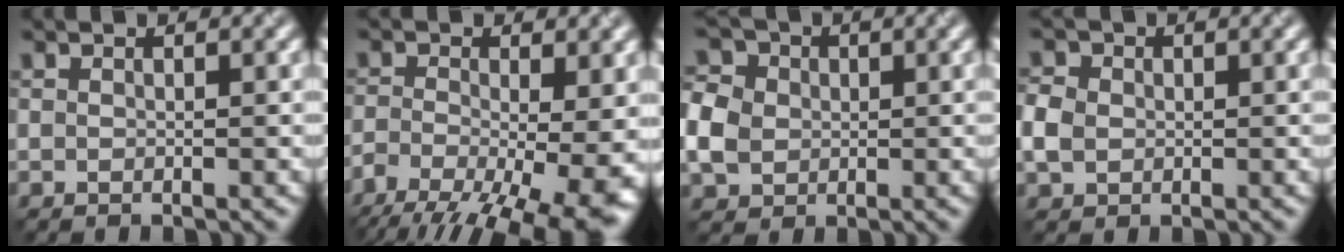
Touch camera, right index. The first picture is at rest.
{"total": 14.7, "force": [-7.7, 7.0, 10.4], "torque": [-0.175, -0.032, -0.086]}
{"total": 5.4, "force": [0.0, 4.7, 2.6], "torque": [-0.067, 0.019, -0.008]}
{"total": 2.6, "force": [0.1, 2.3, 1.1], "torque": [-0.031, 0.010, -0.004]}